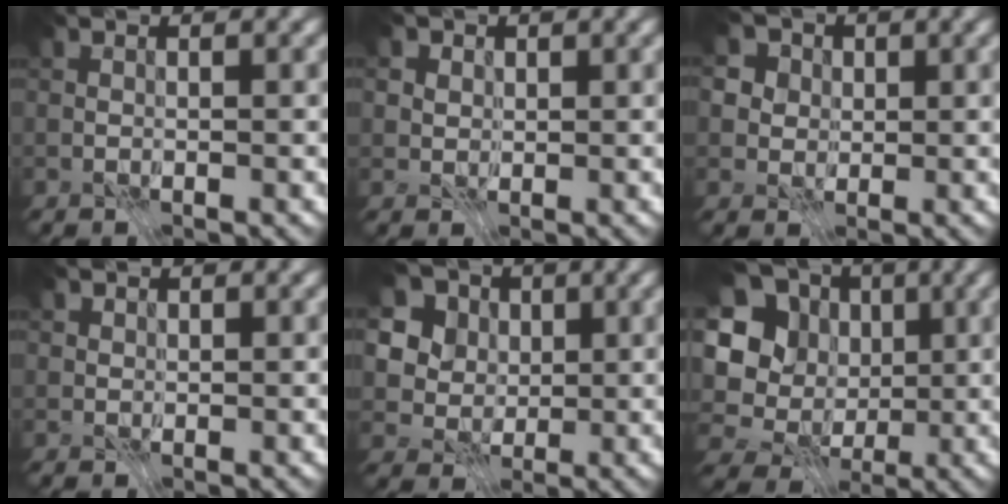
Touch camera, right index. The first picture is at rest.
{"total": 3.6, "force": [1.6, 2.9, 1.4], "torque": [-0.035, 0.009, 0.023]}
{"total": 6.7, "force": [2.8, 5.4, 2.7], "torque": [-0.050, 0.012, 0.029]}
{"total": 0.9, "force": [0.4, 0.7, 0.1], "torque": [-0.002, -0.008, 0.017]}
{"total": 7.9, "force": [2.5, 6.6, 3.7], "torque": [-0.078, 0.009, 0.025]}
{"total": 15.2, "force": [-0.2, 13.9, 6.1], "torque": [-0.163, 0.015, -0.006]}